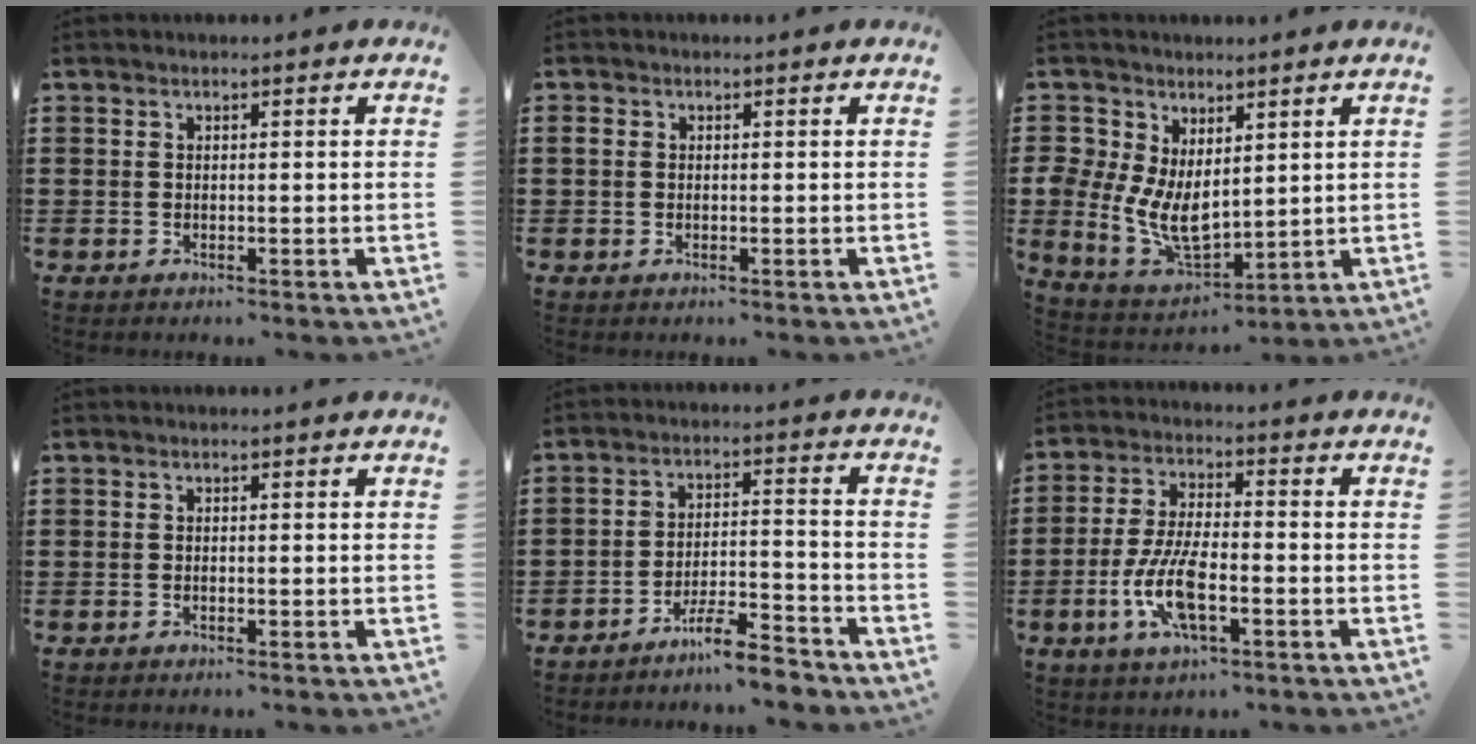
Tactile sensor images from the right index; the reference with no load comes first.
{"total": 0.9, "force": [0.1, 0.8, 0.5], "torque": [-0.011, 0.005, 0.002]}
{"total": 7.5, "force": [1.3, 5.3, 5.2], "torque": [-0.130, -0.002, 0.027]}
{"total": 0.0}
{"total": 6.6, "force": [-5.8, 0.6, 2.9], "torque": [-0.054, 0.003, -0.112]}
{"total": 9.3, "force": [-3.0, 3.2, 8.1], "torque": [-0.180, -0.012, -0.059]}